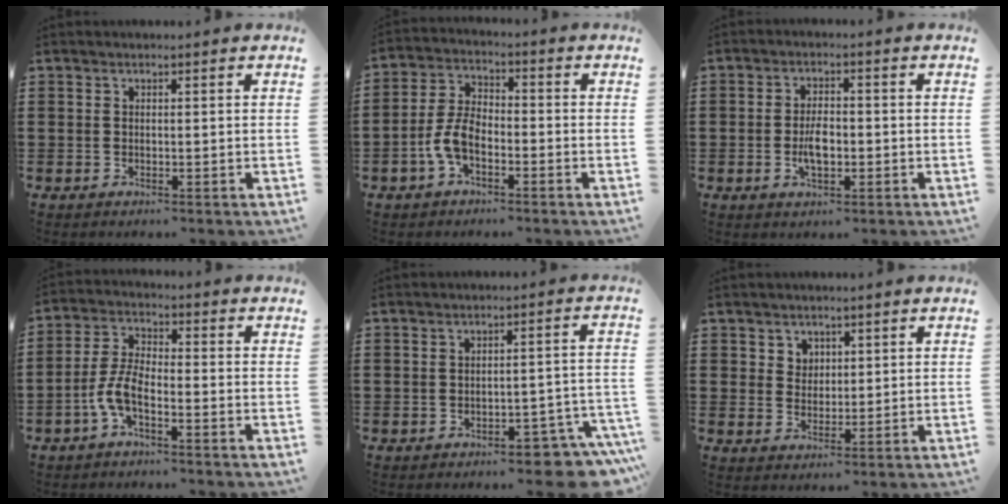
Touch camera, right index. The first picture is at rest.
{"total": 6.3, "force": [-2.6, 3.2, 4.7], "torque": [-0.116, 0.002, -0.057]}
{"total": 4.5, "force": [-0.9, 2.2, 3.9], "torque": [-0.084, 0.000, -0.019]}
{"total": 6.0, "force": [-3.1, 1.9, 4.7], "torque": [-0.114, -0.005, -0.064]}
{"total": 4.7, "force": [-4.1, 0.7, 2.2], "torque": [-0.035, -0.003, -0.076]}
{"total": 2.5, "force": [1.6, 1.9, 0.3], "torque": [-0.013, 0.007, 0.030]}